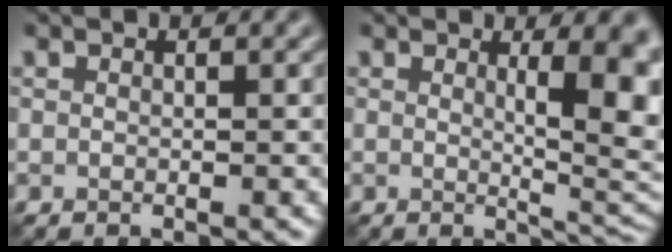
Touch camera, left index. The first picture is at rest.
{"total": 7.8, "force": [1.5, 2.5, 7.3], "torque": [-0.071, -0.008, 0.026]}